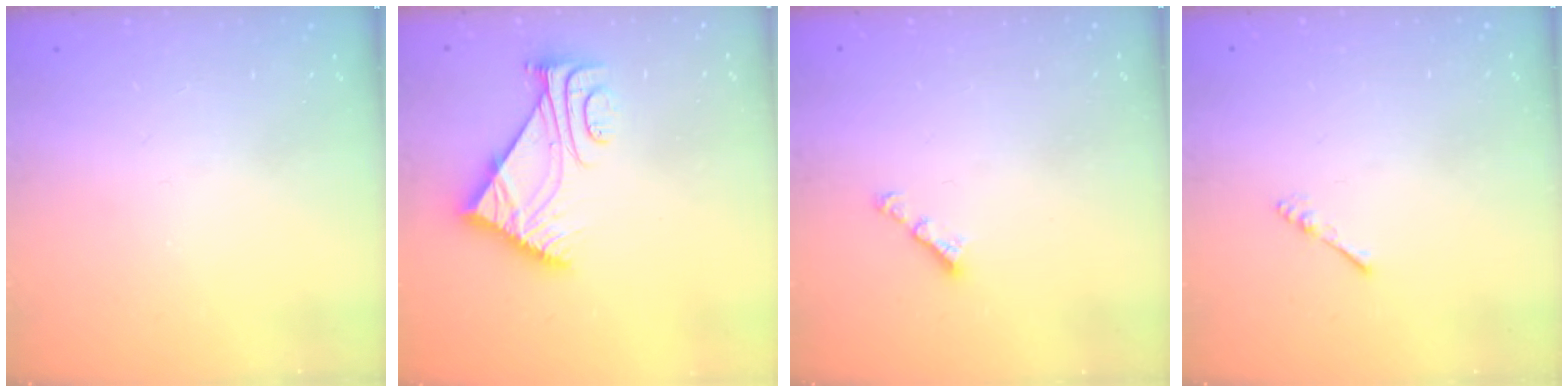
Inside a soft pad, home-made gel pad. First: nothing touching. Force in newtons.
{"total": 7.8, "press": 7.7, "slide": 1.0}
{"total": 3.0, "press": 2.9, "slide": 0.5}
{"total": 2.2, "press": 2.2, "slide": 0.4}